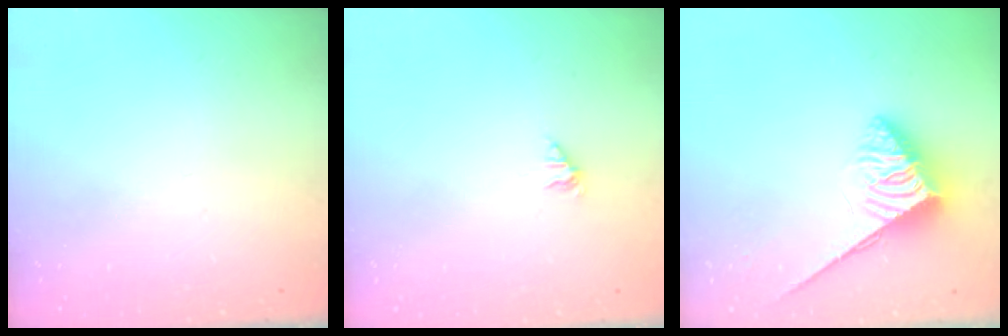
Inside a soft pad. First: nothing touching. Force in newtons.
{"total": 1.0, "press": 1.0, "slide": 0.2}
{"total": 3.7, "press": 3.6, "slide": 0.6}